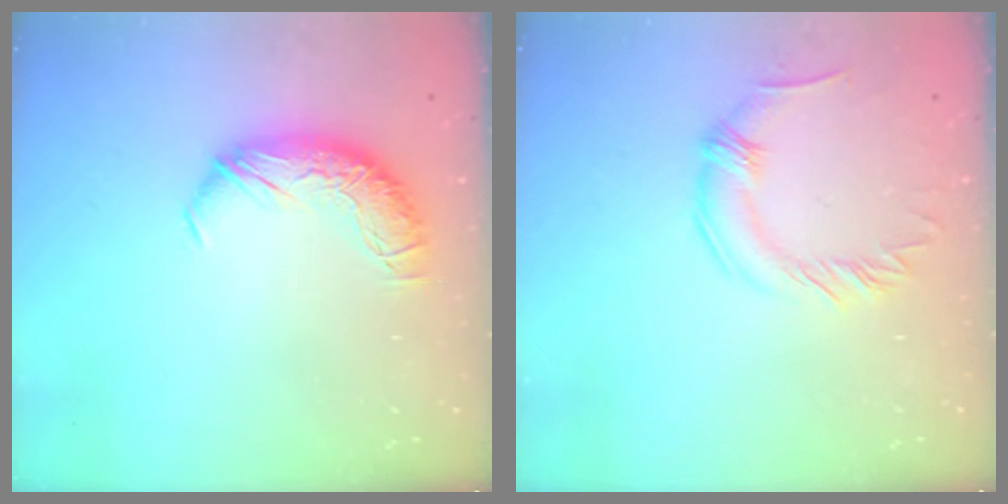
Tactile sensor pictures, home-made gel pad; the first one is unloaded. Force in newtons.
{"total": 0.0}